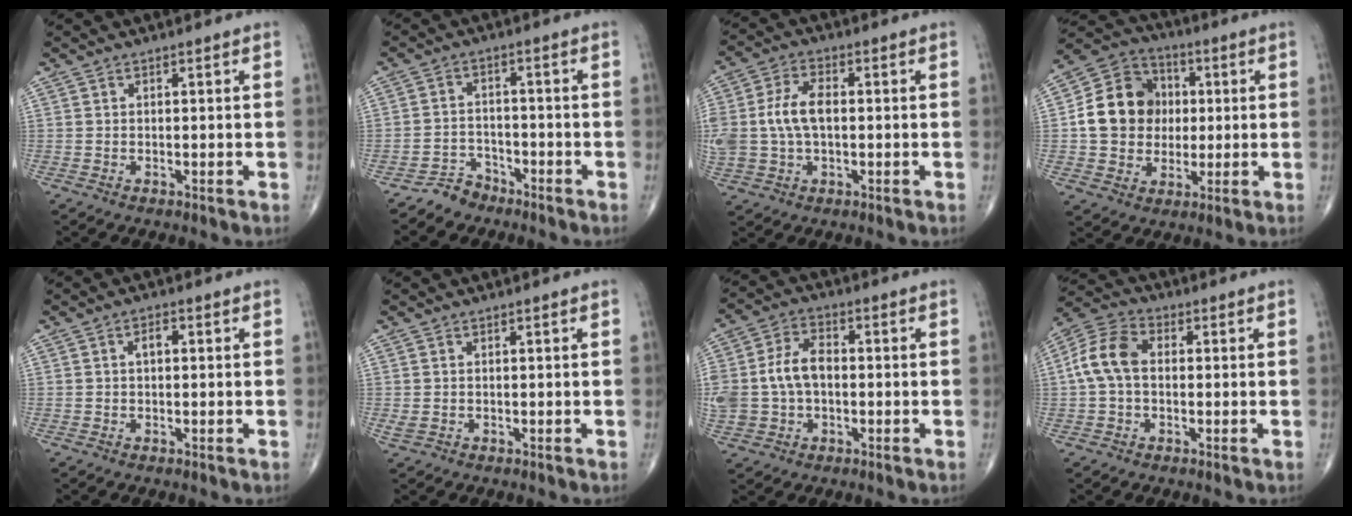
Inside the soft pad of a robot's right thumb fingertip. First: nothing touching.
{"total": 4.0, "force": [-3.4, 2.1, -0.3], "torque": [0.020, 0.027, -0.066]}
{"total": 10.7, "force": [0.2, 6.6, 8.4], "torque": [-0.185, 0.019, 0.007]}
{"total": 14.3, "force": [0.8, 12.3, 7.1], "torque": [-0.100, 0.023, 0.013]}
{"total": 2.0, "force": [0.2, 1.2, 1.6], "torque": [-0.025, 0.007, 0.001]}
{"total": 1.3, "force": [-0.1, 1.0, 0.8], "torque": [-0.022, 0.006, 0.004]}
{"total": 12.2, "force": [-0.5, 8.5, 8.8], "torque": [-0.186, 0.027, -0.007]}
{"total": 8.9, "force": [0.2, 5.9, 6.7], "torque": [-0.138, 0.028, -0.006]}